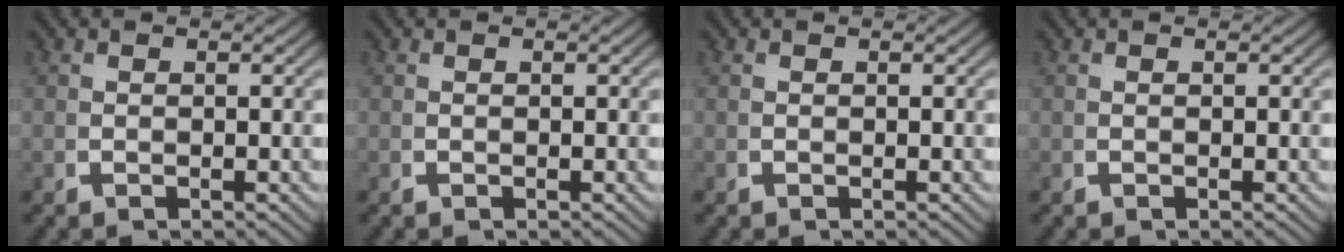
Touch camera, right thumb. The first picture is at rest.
{"total": 0.0}
{"total": 0.0}
{"total": 0.0}